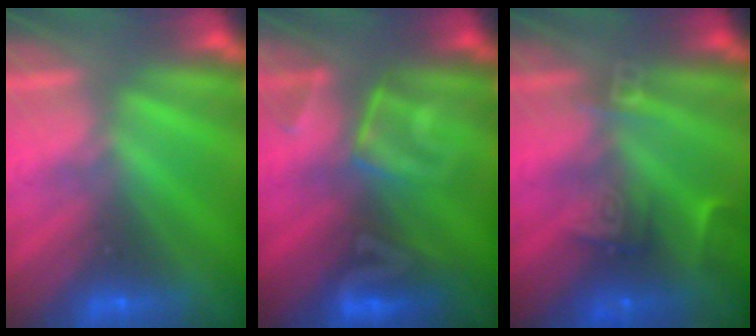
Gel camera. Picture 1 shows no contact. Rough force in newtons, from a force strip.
{"total": 2.9}
{"total": 2.4}